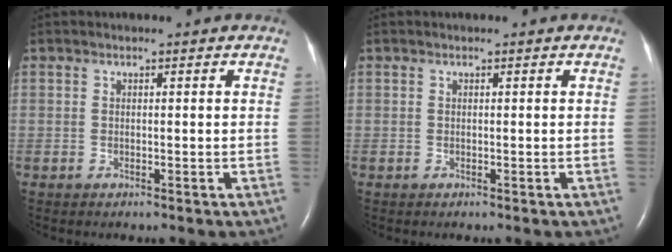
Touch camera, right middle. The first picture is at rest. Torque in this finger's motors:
{"motor_torque": [0.04, -0.08, 0.00, 0.00]}